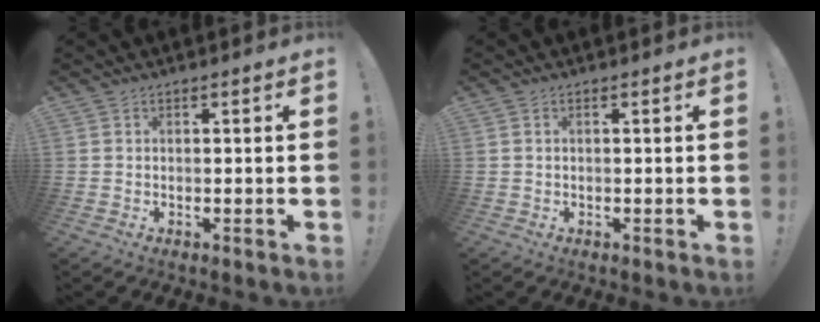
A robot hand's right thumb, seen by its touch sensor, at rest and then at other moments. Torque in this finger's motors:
{"motor_torque": [-0.17, -0.24, -0.13, -0.22, -0.11]}